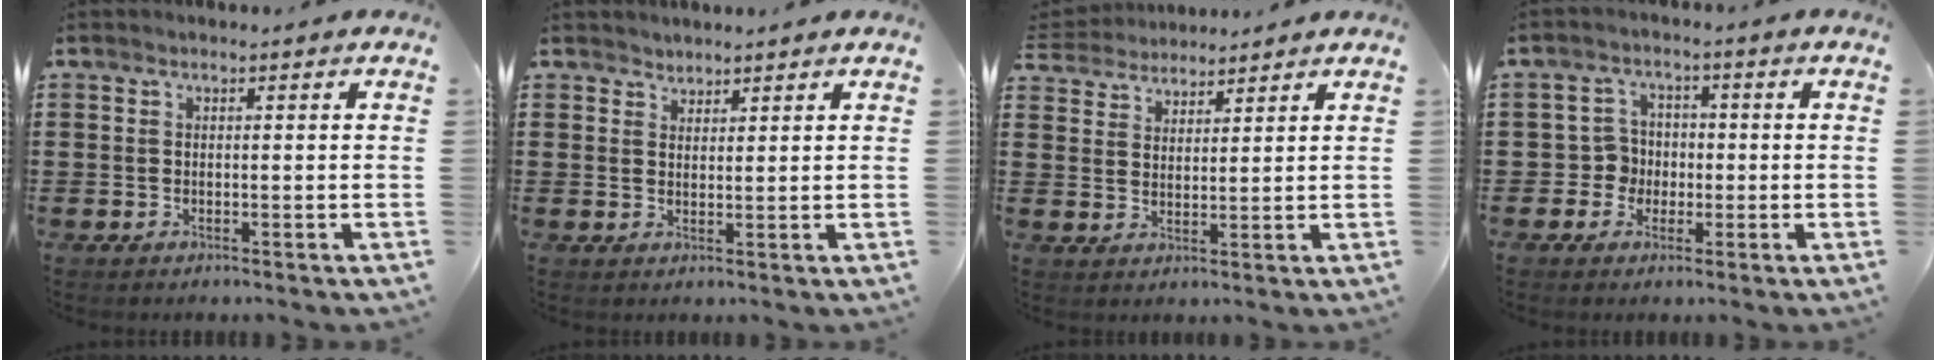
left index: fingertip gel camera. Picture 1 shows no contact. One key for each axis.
{"total": 1.7, "fx": 1.6, "fy": 0.6, "fz": -0.2, "tx": 0.001, "ty": 0.003, "tz": 0.033}
{"total": 3.5, "fx": 3.3, "fy": 1.1, "fz": -0.2, "tx": -0.014, "ty": -0.010, "tz": 0.061}
{"total": 4.2, "fx": -1.0, "fy": 3.9, "fz": 1.2, "tx": -0.037, "ty": 0.009, "tz": -0.022}